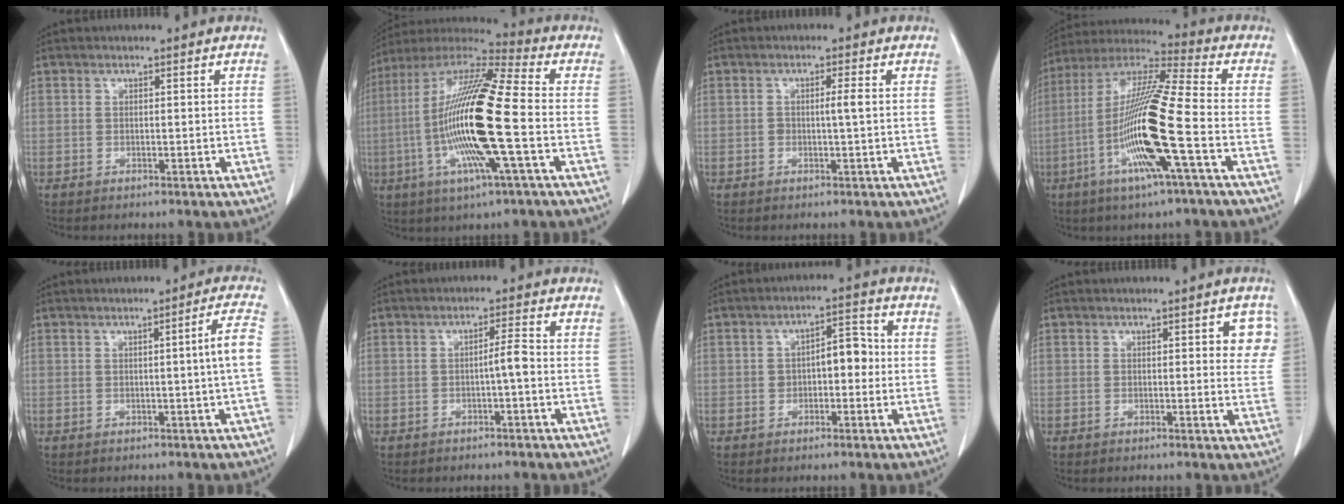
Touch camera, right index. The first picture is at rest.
{"total": 19.8, "force": [-3.2, 1.1, 19.5], "torque": [-0.394, -0.008, -0.070]}
{"total": 1.9, "force": [0.0, 0.0, 1.9], "torque": [-0.035, 0.000, -0.001]}
{"total": 17.1, "force": [-4.9, -0.4, 16.4], "torque": [-0.328, -0.011, -0.104]}
{"total": 4.1, "force": [-0.3, -1.0, 4.0], "torque": [-0.054, -0.001, -0.003]}
{"total": 2.5, "force": [-0.7, -0.2, 2.4], "torque": [-0.036, 0.002, -0.012]}
{"total": 5.2, "force": [-0.1, 2.6, 4.5], "torque": [-0.067, 0.028, -0.003]}
{"total": 4.2, "force": [1.5, 1.6, 3.6], "torque": [-0.024, 0.000, 0.009]}